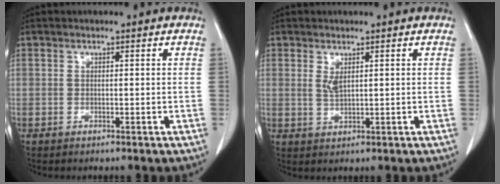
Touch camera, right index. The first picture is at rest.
{"total": 1.8, "force": [0.9, 0.4, 1.5], "torque": [-0.033, -0.004, 0.025]}